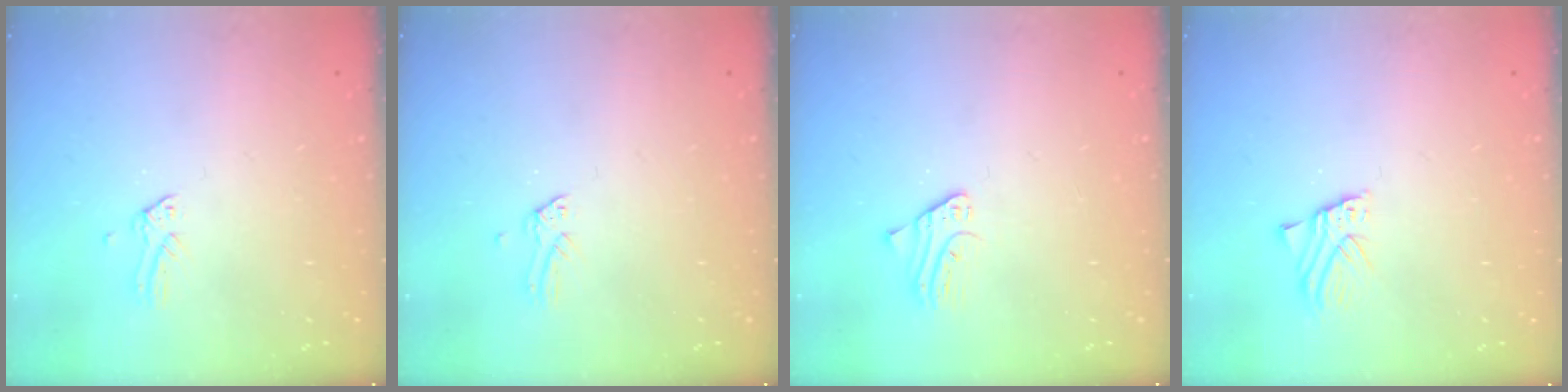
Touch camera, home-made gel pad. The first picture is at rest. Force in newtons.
{"total": 0.0}
{"total": 2.2, "press": 2.2, "slide": 0.2}
{"total": 1.8, "press": 1.8, "slide": 0.1}